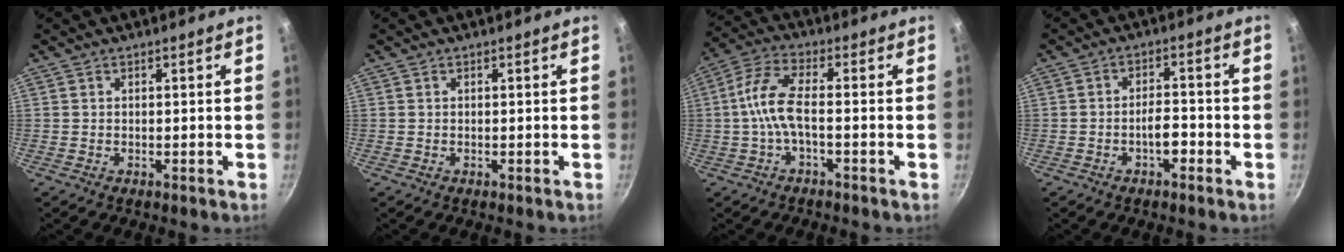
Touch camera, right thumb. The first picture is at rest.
{"total": 0.0}
{"total": 7.6, "force": [-1.6, 2.6, 6.9], "torque": [-0.162, 0.024, -0.045]}
{"total": 4.0, "force": [-1.9, 1.7, 3.0], "torque": [-0.038, 0.024, -0.033]}